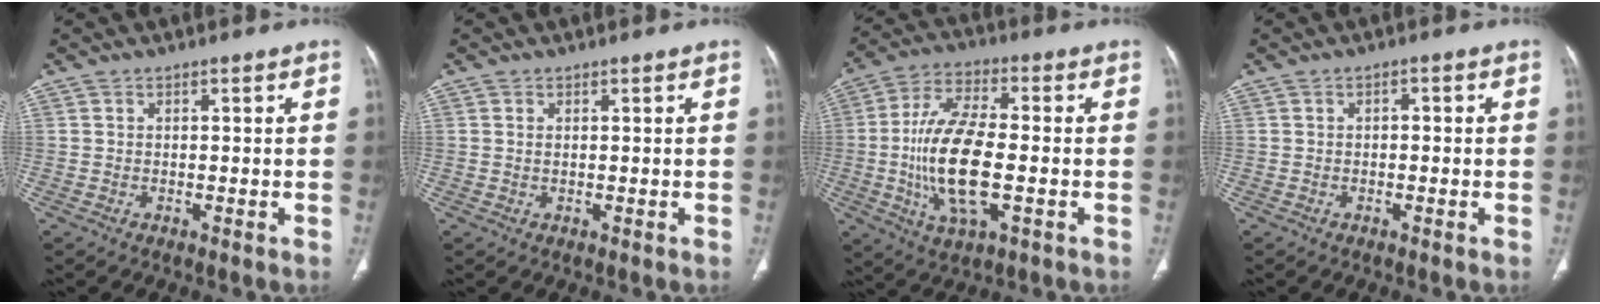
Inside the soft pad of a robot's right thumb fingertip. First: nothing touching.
{"total": 0.5, "force": [0.2, 0.3, 0.4], "torque": [-0.012, 0.003, 0.004]}
{"total": 16.2, "force": [-2.3, 6.5, 14.7], "torque": [-0.293, 0.007, -0.043]}
{"total": 1.2, "force": [-0.1, 0.8, 0.9], "torque": [-0.008, 0.004, -0.004]}